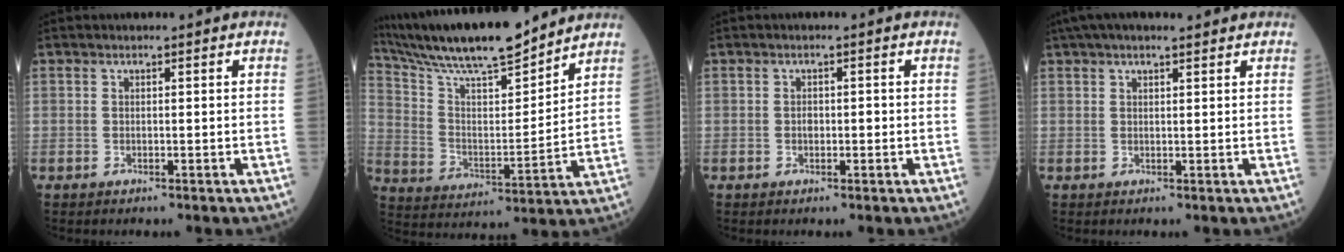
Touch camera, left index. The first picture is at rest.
{"total": 18.1, "force": [16.0, 1.7, 8.2], "torque": [-0.161, 0.008, 0.281]}
{"total": 1.2, "force": [-0.2, 0.7, 1.0], "torque": [-0.017, 0.003, -0.003]}
{"total": 7.4, "force": [5.9, 1.2, 4.2], "torque": [-0.072, 0.043, 0.091]}